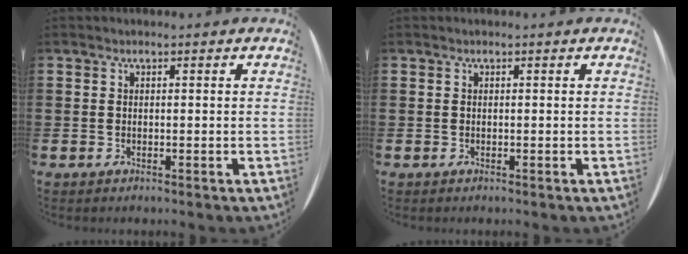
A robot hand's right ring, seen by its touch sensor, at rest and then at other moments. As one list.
[{"total": 0.0}]